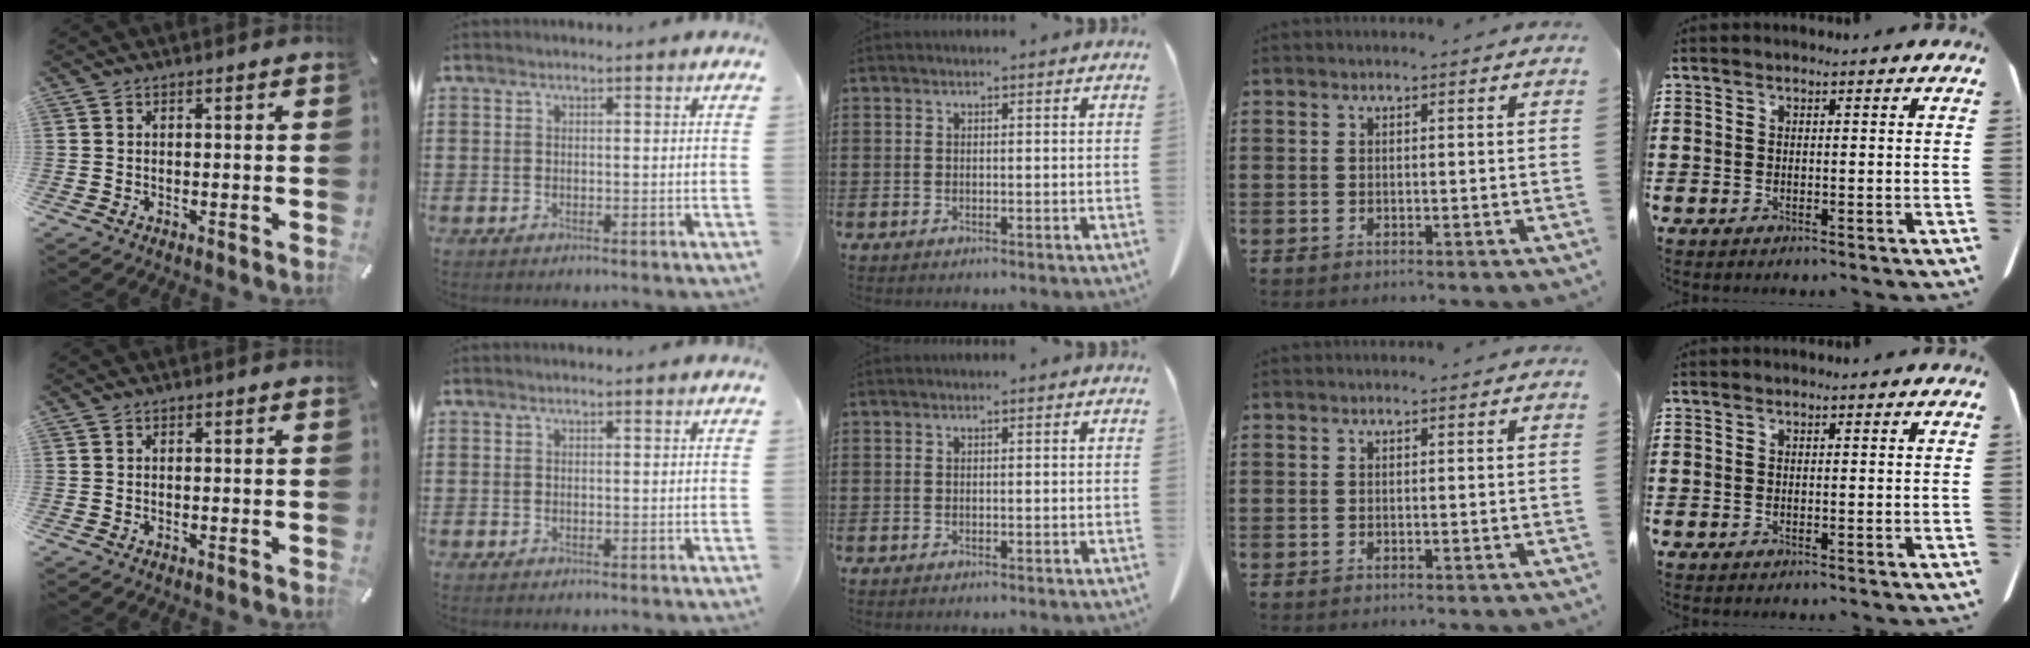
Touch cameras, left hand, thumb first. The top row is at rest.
{}